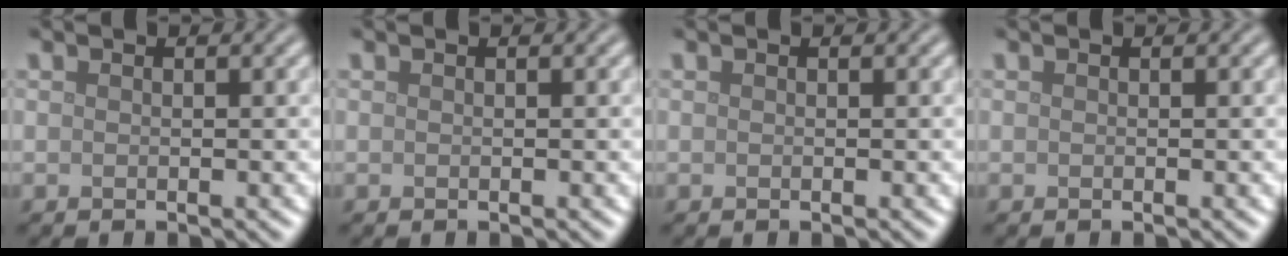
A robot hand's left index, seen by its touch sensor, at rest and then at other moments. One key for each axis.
{"total": 0.0}
{"total": 0.0}
{"total": 0.0}